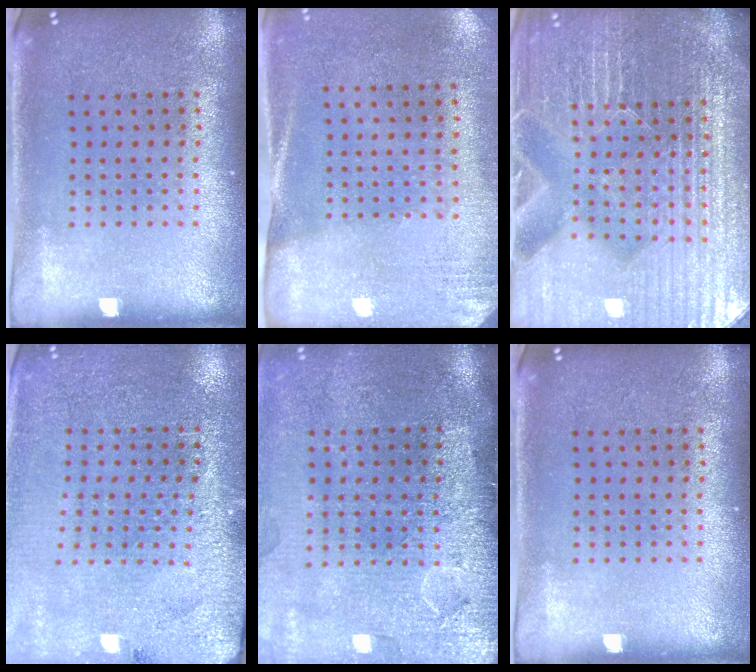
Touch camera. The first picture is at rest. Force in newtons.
{"total": 2.6, "press": 2.3, "slide": 1.3}
{"total": 5.8, "press": 5.3, "slide": 2.4}
{"total": 2.8, "press": 2.8, "slide": 0.1}
{"total": 4.4, "press": 3.6, "slide": 2.5}
{"total": 0.0}